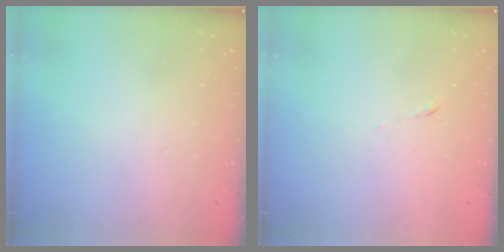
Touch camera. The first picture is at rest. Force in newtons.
{"total": 4.4, "press": 4.3, "slide": 0.8}